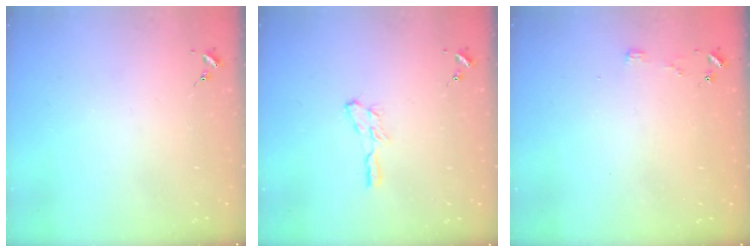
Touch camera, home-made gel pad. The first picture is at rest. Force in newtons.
{"total": 4.7, "press": 4.7, "slide": 0.7}
{"total": 2.8, "press": 2.8, "slide": 0.2}